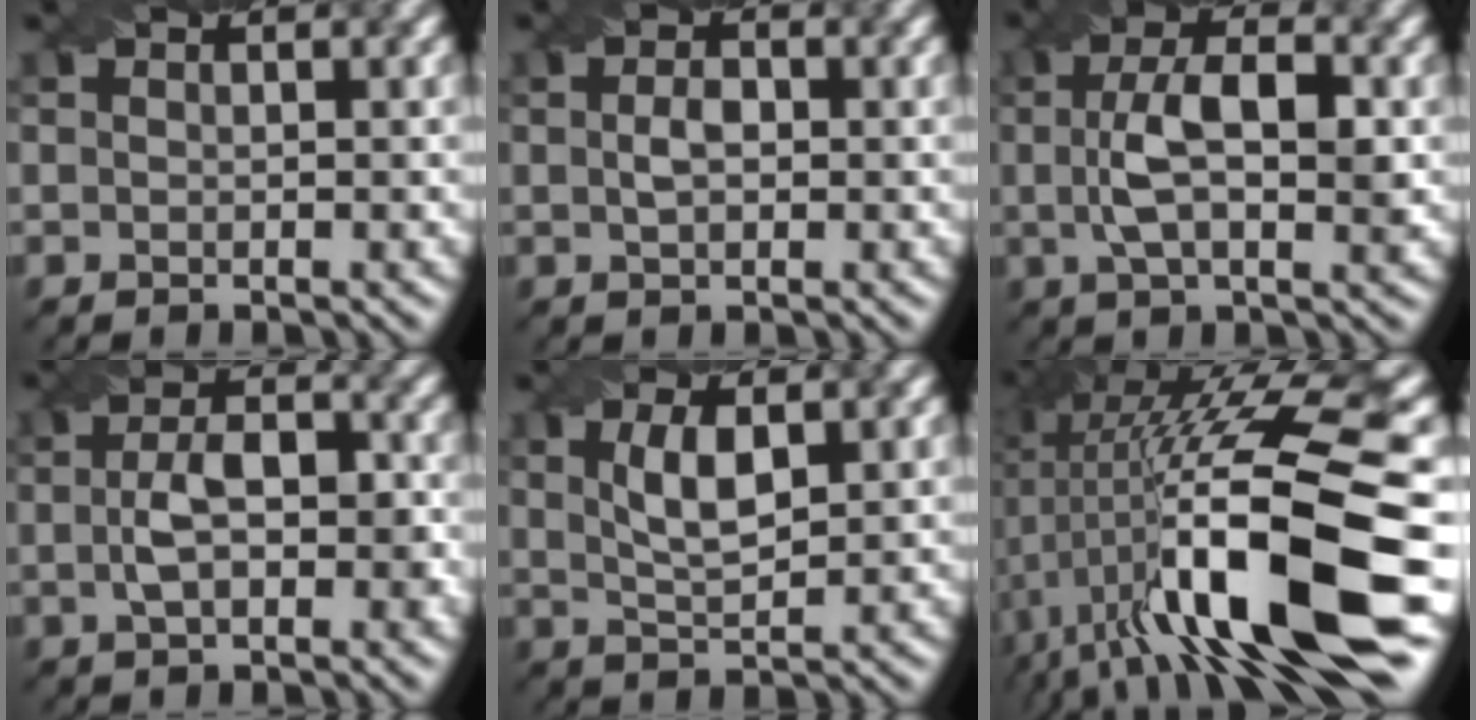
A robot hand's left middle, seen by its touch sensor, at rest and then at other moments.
{"total": 1.8, "force": [0.0, 1.1, 1.4], "torque": [-0.032, 0.002, 0.001]}
{"total": 5.9, "force": [0.3, 2.4, 5.4], "torque": [-0.101, 0.004, 0.000]}
{"total": 4.9, "force": [-0.5, 2.5, 4.1], "torque": [-0.076, 0.000, -0.009]}
{"total": 3.6, "force": [1.2, 1.3, 3.1], "torque": [-0.069, 0.002, 0.026]}
{"total": 15.6, "force": [-2.3, 4.5, 14.7], "torque": [-0.254, 0.011, -0.036]}